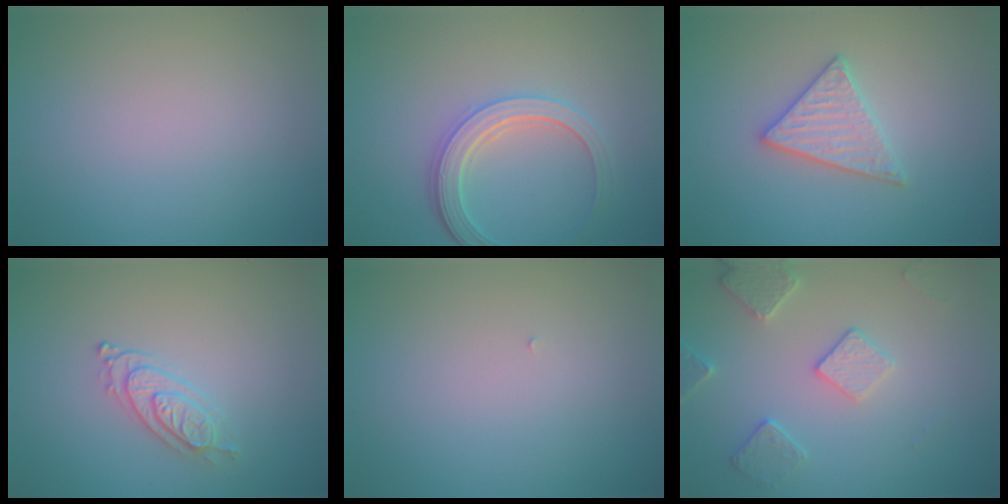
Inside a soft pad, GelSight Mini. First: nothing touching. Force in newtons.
{"total": 4.2, "press": 3.4, "slide": 2.4}
{"total": 2.9, "press": 2.9, "slide": 0.3}
{"total": 2.2, "press": 2.0, "slide": 0.7}
{"total": 0.0}
{"total": 2.9, "press": 2.9, "slide": 0.1}